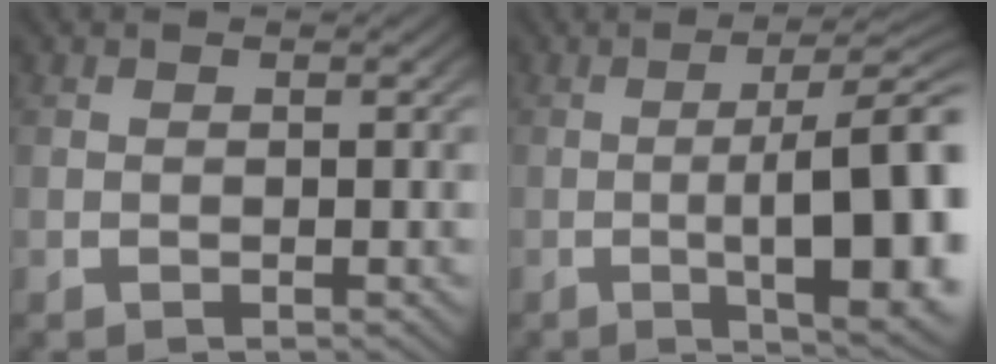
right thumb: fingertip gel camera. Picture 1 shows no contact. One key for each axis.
{"total": 12.1, "fx": -1.6, "fy": 4.5, "fz": 11.1, "tx": -0.168, "ty": -0.027, "tz": -0.006}